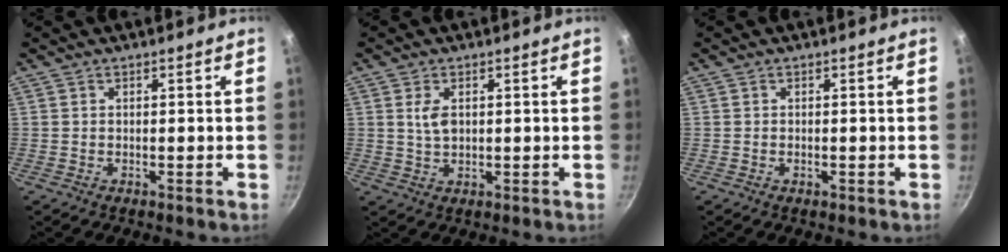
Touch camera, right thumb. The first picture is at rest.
{"total": 3.6, "force": [0.9, 2.2, 2.8], "torque": [-0.042, -0.003, 0.018]}
{"total": 0.6, "force": [-0.2, 0.2, 0.5], "torque": [-0.008, 0.002, -0.003]}